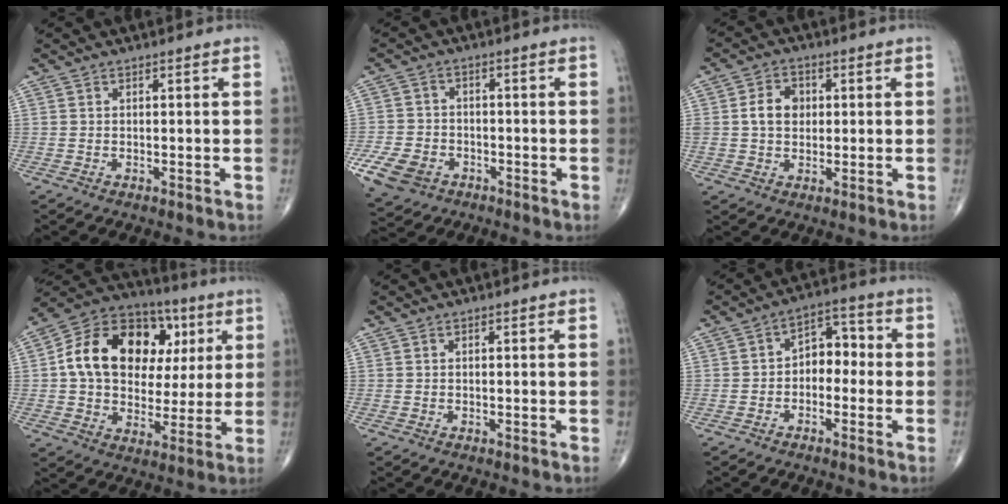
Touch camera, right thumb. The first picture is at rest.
{"total": 9.4, "force": [-4.5, 7.0, 4.5], "torque": [-0.095, 0.012, -0.076]}
{"total": 5.9, "force": [0.5, 4.7, 3.5], "torque": [-0.046, 0.009, 0.005]}
{"total": 20.1, "force": [4.1, 14.3, 13.6], "torque": [-0.200, 0.014, 0.066]}
{"total": 0.0}
{"total": 6.6, "force": [-1.0, 4.6, 4.6], "torque": [-0.038, 0.036, -0.033]}